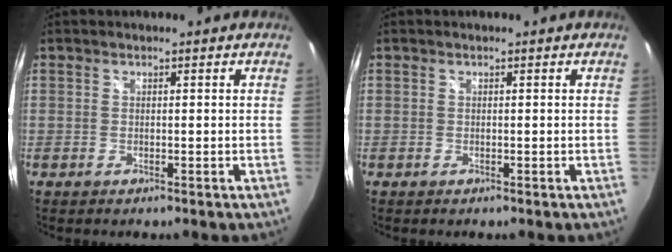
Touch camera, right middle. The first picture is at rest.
{"total": 0.8, "force": [0.7, -0.3, -0.3], "torque": [0.007, 0.002, 0.009]}